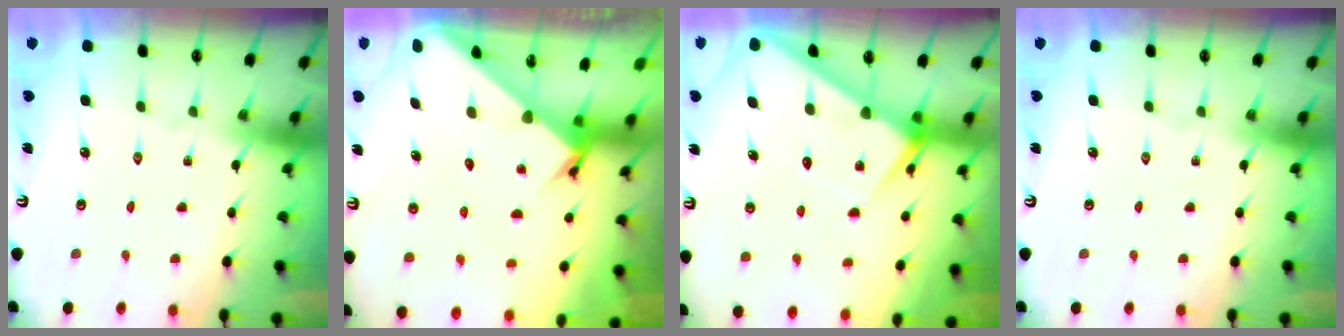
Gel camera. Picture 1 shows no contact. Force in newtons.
{"total": 2.1, "press": 2.1, "slide": 0.2}
{"total": 5.7, "press": 5.7, "slide": 0.4}
{"total": 0.0}